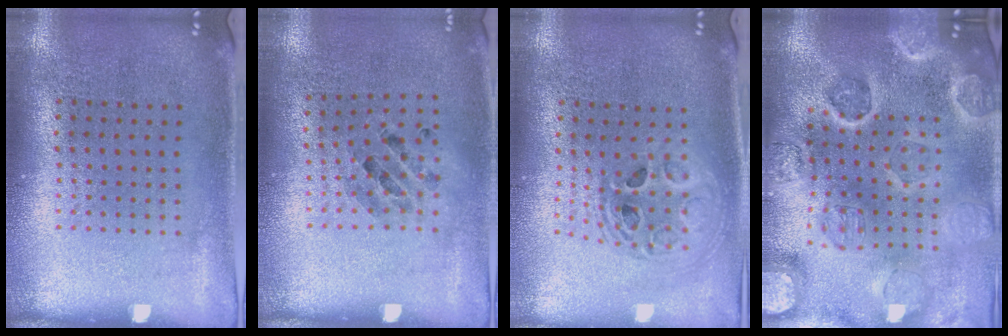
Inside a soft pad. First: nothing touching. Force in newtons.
{"total": 0.8, "press": 0.8, "slide": 0.0}
{"total": 2.0, "press": 1.6, "slide": 1.2}
{"total": 4.1, "press": 3.9, "slide": 1.4}